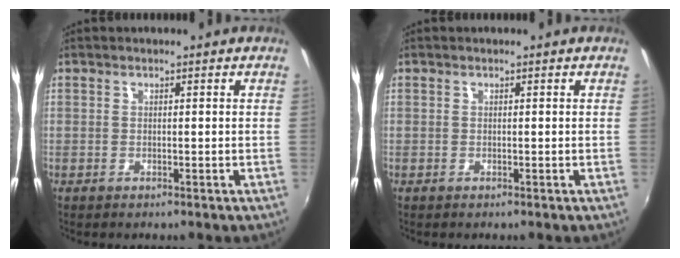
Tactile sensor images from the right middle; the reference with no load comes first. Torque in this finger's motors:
{"motor_torque": [0.35, -0.97, -0.07, -0.01]}